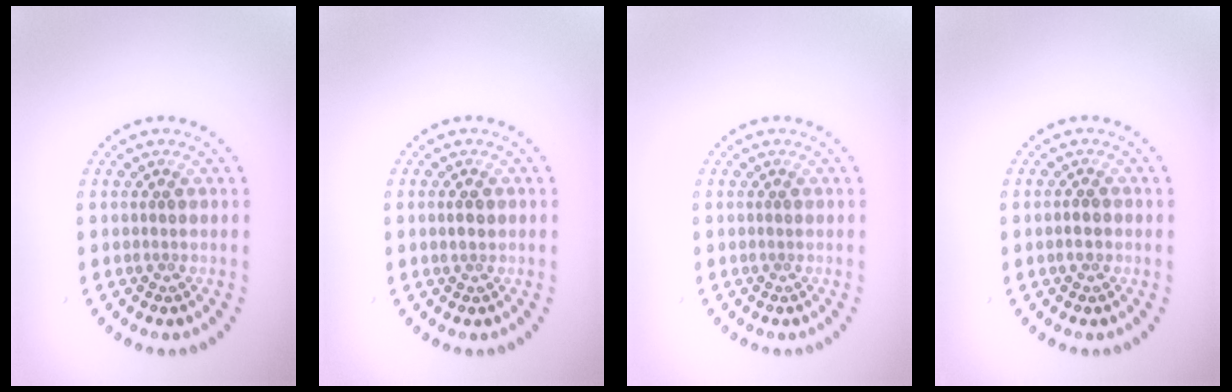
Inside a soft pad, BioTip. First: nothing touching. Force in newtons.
{"total": 1.0, "press": 1.0, "slide": 0.2}
{"total": 0.0}
{"total": 1.1, "press": 1.0, "slide": 0.3}